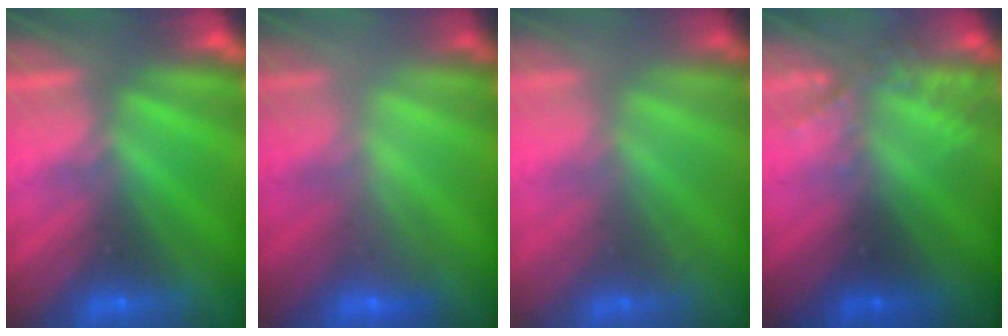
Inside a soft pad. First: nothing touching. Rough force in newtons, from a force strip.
{"total": 2.1}
{"total": 2.2}
{"total": 2.0}